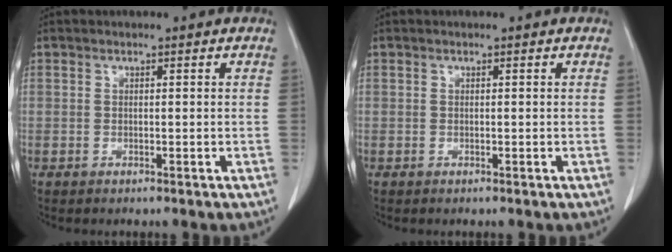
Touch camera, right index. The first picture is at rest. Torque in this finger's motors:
{"motor_torque": [0.00, 0.00, 0.00, 0.00]}